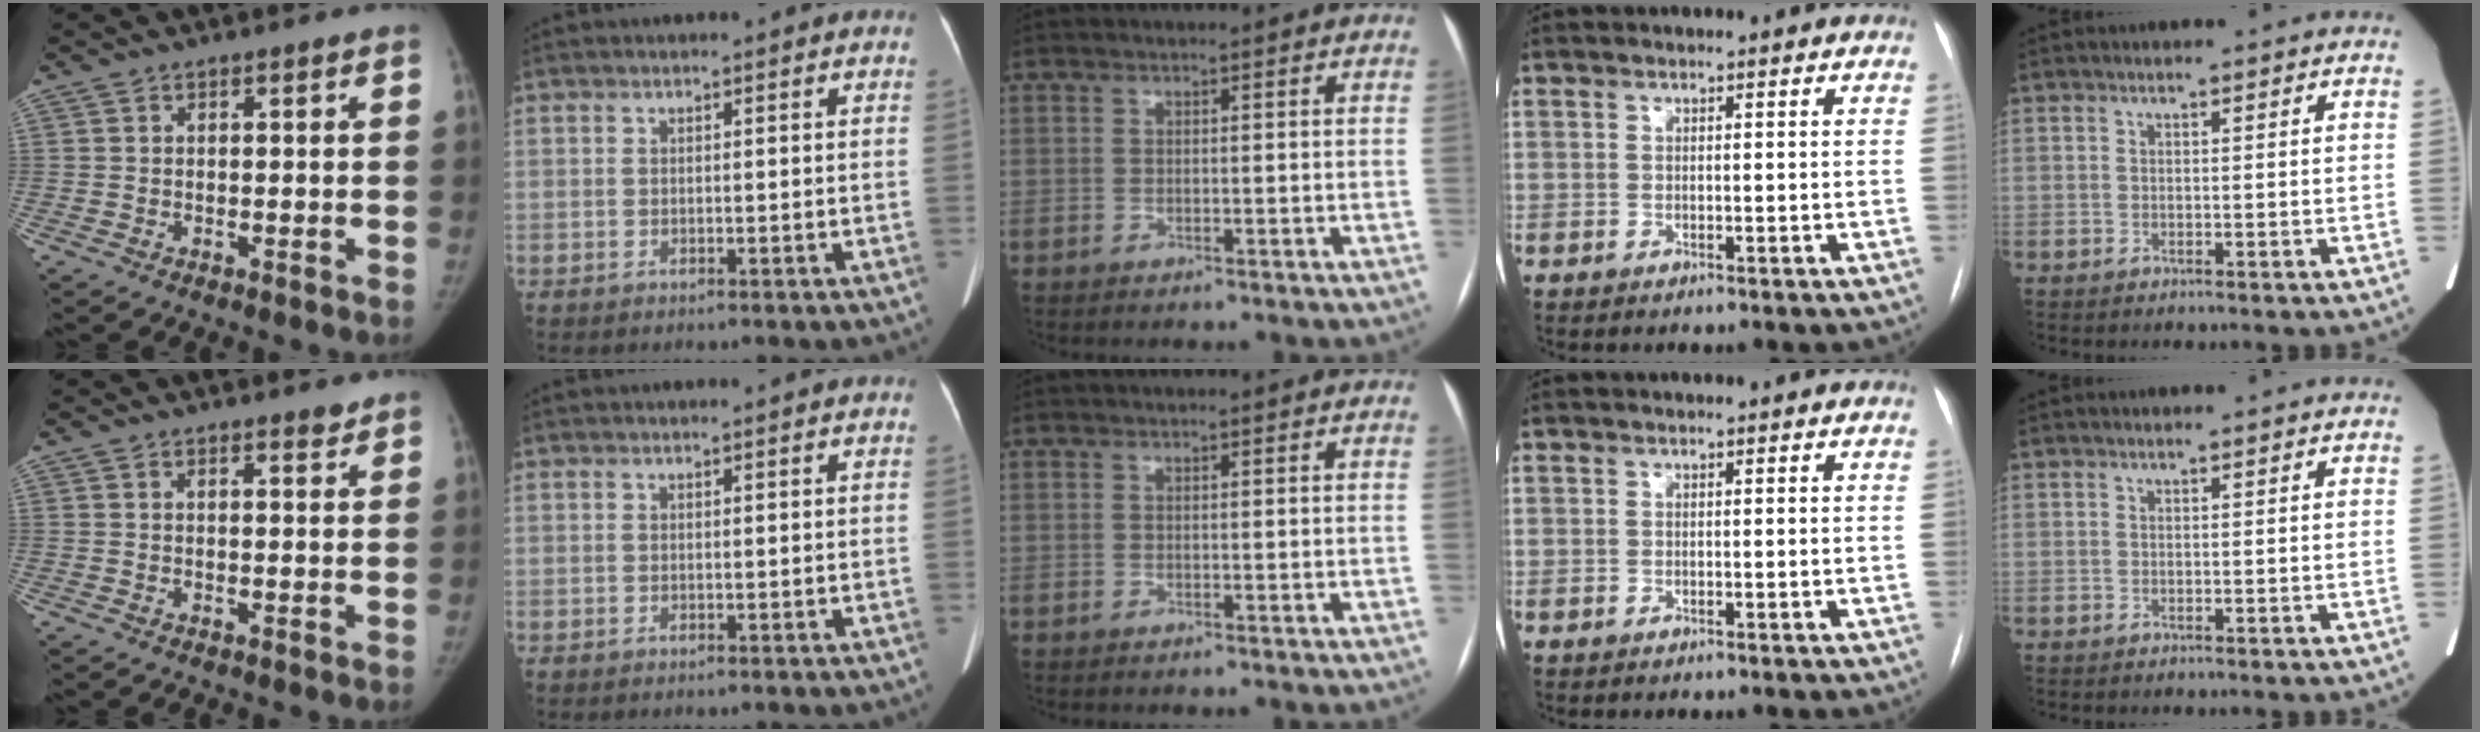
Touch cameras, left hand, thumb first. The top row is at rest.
{"thumb": {"total": 1.6, "force": [1.4, 0.4, 0.6], "torque": [-0.001, -0.011, 0.019]}, "index": {"total": 0.8, "force": [0.8, 0.0, 0.2], "torque": [-0.008, 0.008, 0.014]}}